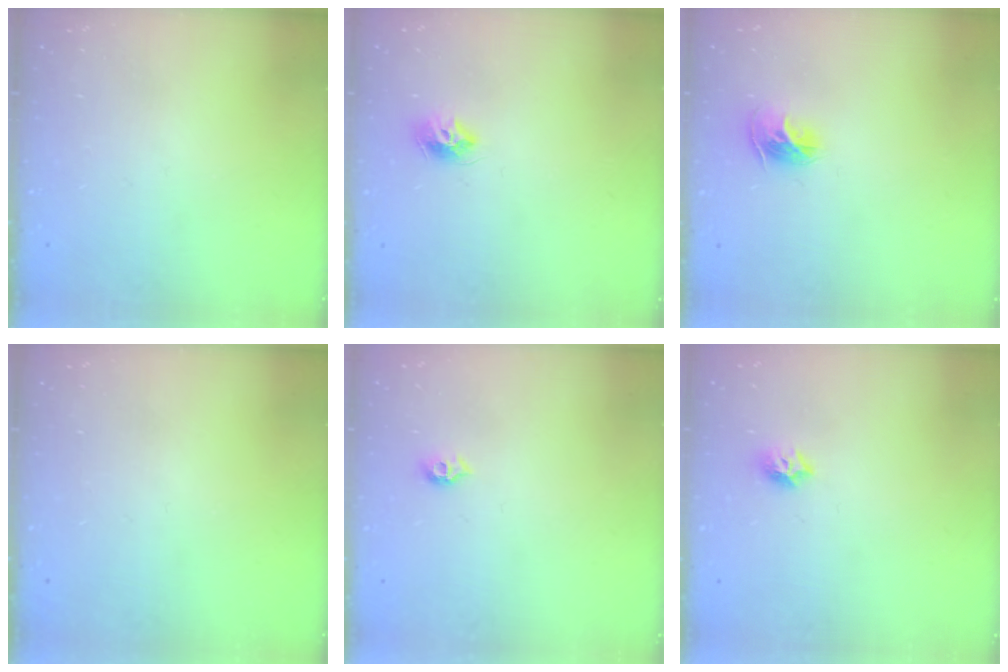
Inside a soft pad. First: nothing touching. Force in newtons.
{"total": 8.4, "press": 8.3, "slide": 0.7}
{"total": 9.2, "press": 9.1, "slide": 0.9}
{"total": 0.0}
{"total": 5.8, "press": 5.8, "slide": 0.8}
{"total": 6.4, "press": 6.4, "slide": 0.8}